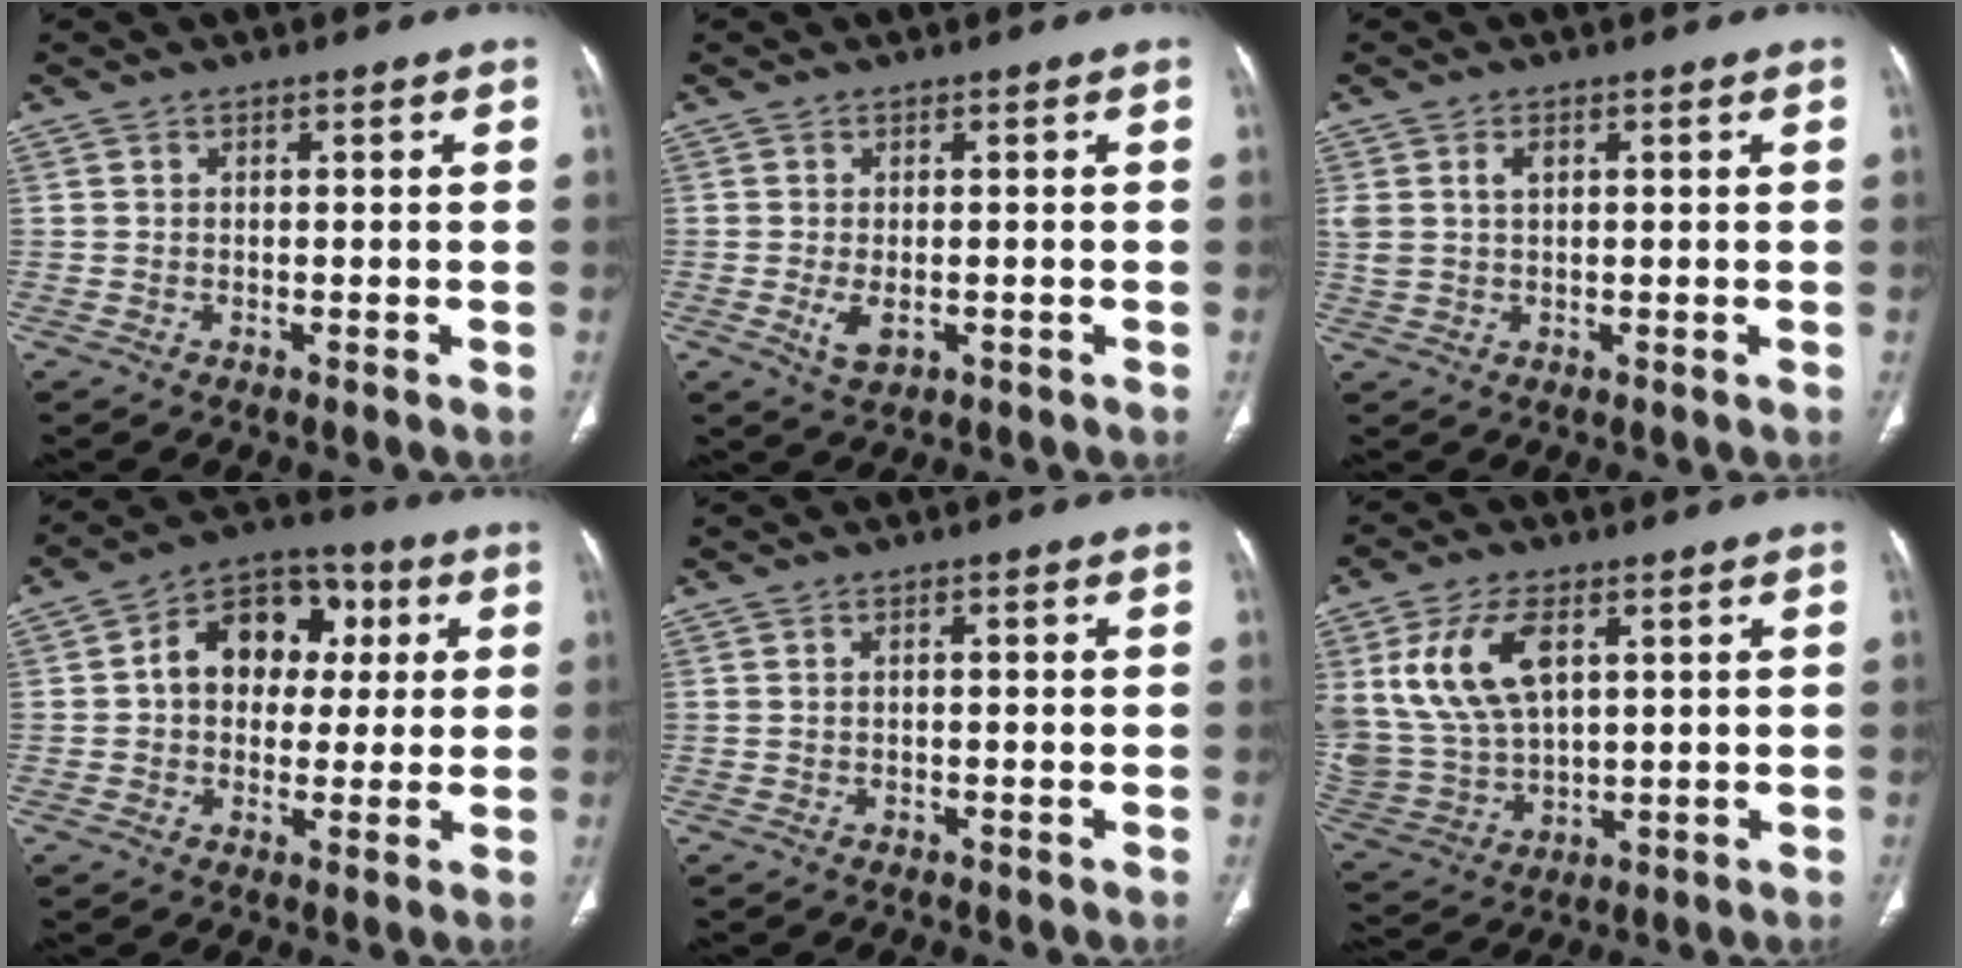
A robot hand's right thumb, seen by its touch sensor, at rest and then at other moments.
{"total": 3.2, "force": [-0.9, 1.6, 2.6], "torque": [-0.053, -0.007, -0.010]}
{"total": 3.4, "force": [1.2, 2.1, 2.4], "torque": [-0.051, 0.005, 0.030]}
{"total": 13.3, "force": [2.2, 10.0, 8.5], "torque": [-0.088, 0.019, 0.024]}
{"total": 0.8, "force": [0.1, 0.3, 0.7], "torque": [-0.016, 0.003, 0.004]}
{"total": 15.3, "force": [5.3, 8.9, 11.2], "torque": [-0.222, -0.014, 0.121]}